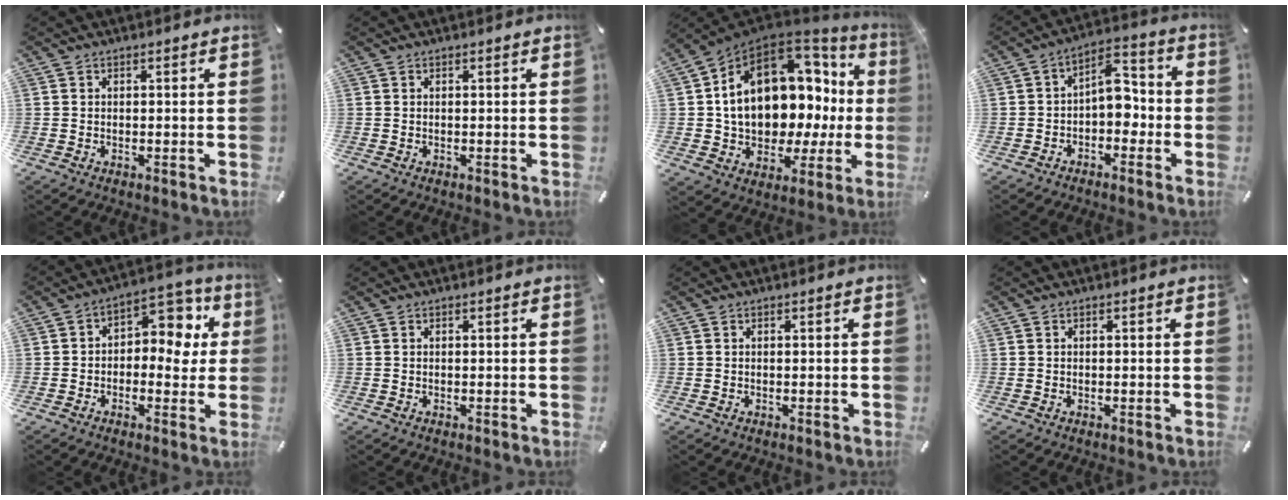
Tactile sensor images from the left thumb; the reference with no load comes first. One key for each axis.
{"total": 0.0}
{"total": 17.7, "fx": 3.3, "fy": 12.5, "fz": 12.1, "tx": -0.203, "ty": -0.029, "tz": 0.061}
{"total": 7.6, "fx": -1.5, "fy": 5.1, "fz": 5.4, "tx": -0.072, "ty": 0.010, "tz": -0.031}
{"total": 7.8, "fx": 1.1, "fy": 5.6, "fz": 5.3, "tx": -0.065, "ty": -0.011, "tz": 0.014}
{"total": 0.0}
{"total": 0.0}
{"total": 0.0}